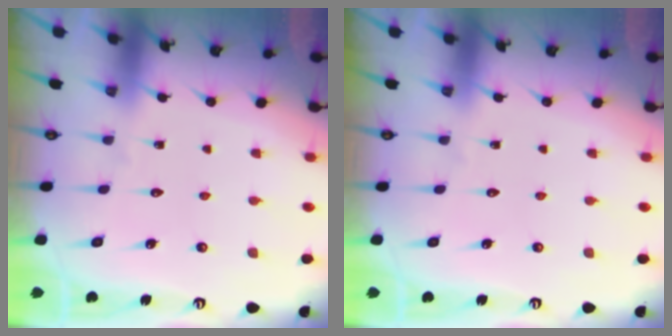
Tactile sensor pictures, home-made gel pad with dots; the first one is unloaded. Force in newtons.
{"total": 0.0}